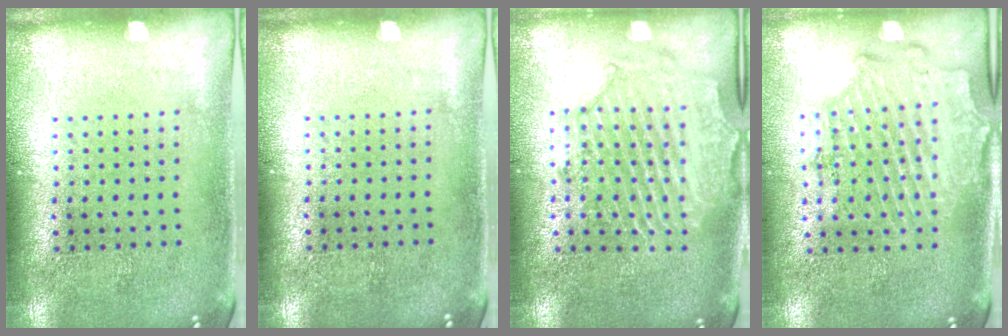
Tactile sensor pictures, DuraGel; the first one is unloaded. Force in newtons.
{"total": 0.0}
{"total": 2.3, "press": 2.1, "slide": 0.7}
{"total": 1.8, "press": 1.7, "slide": 0.7}